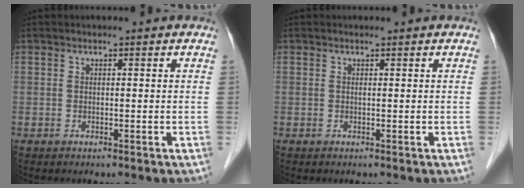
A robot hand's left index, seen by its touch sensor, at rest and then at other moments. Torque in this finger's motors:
{"motor_torque": [0.11, 0.21, -0.02, -0.01]}